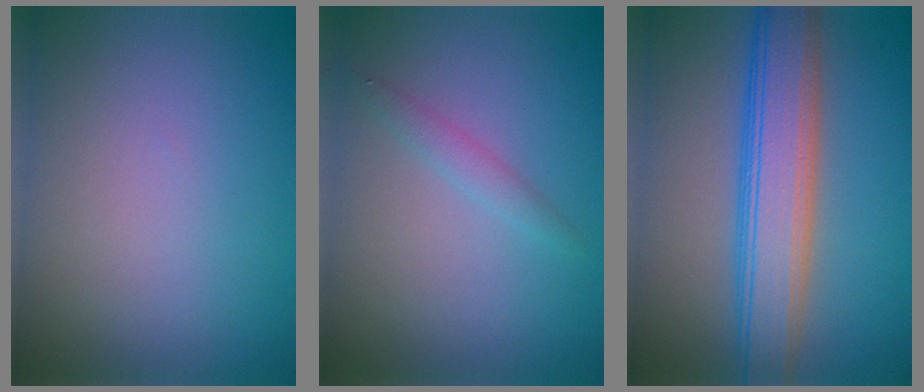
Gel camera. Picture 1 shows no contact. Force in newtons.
{"total": 1.3, "press": 1.3, "slide": 0.1}
{"total": 7.0, "press": 7.0, "slide": 0.1}